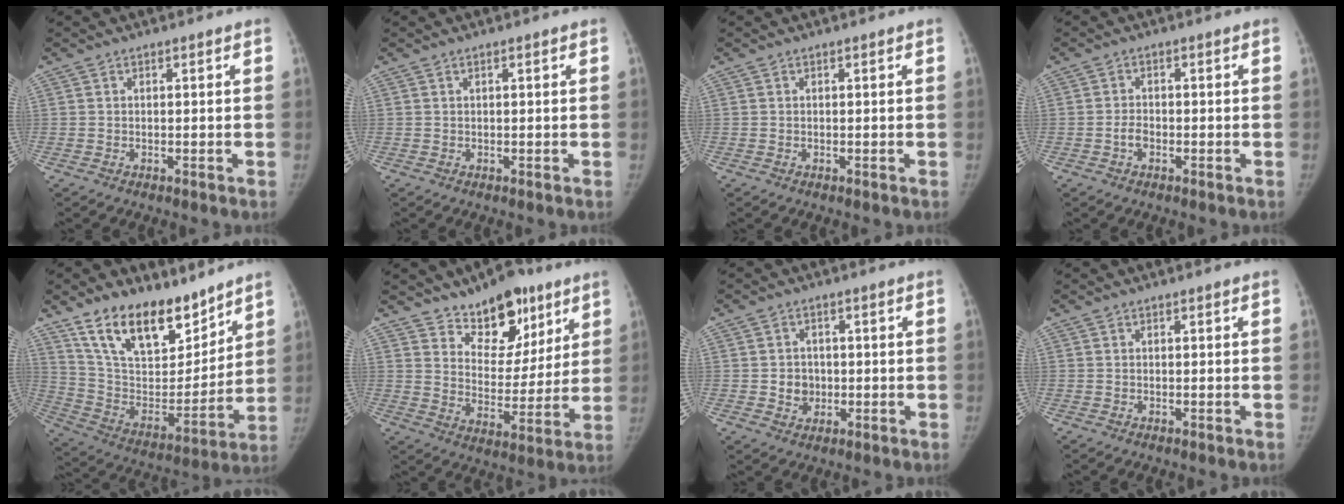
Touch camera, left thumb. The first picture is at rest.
{"total": 0.5, "force": [0.2, 0.0, 0.4], "torque": [-0.007, 0.001, 0.004]}
{"total": 0.0}
{"total": 2.2, "force": [-0.8, 1.5, 1.4], "torque": [-0.024, 0.009, -0.017]}
{"total": 21.3, "force": [15.0, 10.1, 11.2], "torque": [-0.153, -0.074, 0.270]}
{"total": 13.8, "force": [9.4, 7.7, 6.5], "torque": [-0.052, -0.062, 0.154]}
{"total": 4.0, "force": [-0.3, 3.6, 1.7], "torque": [-0.008, 0.004, -0.002]}
{"total": 0.0}